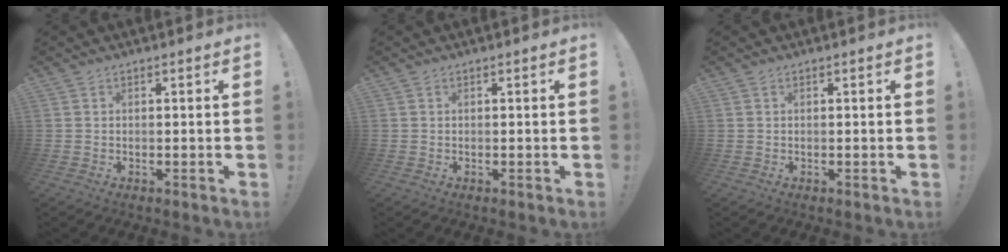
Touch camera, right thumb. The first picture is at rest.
{"total": 0.0}
{"total": 0.0}